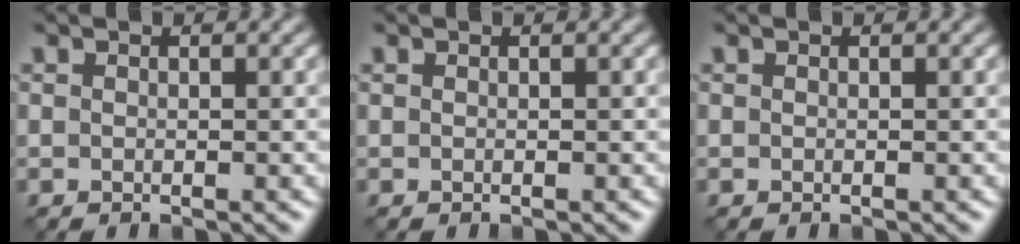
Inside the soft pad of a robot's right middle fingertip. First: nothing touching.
{"total": 0.0}
{"total": 0.0}